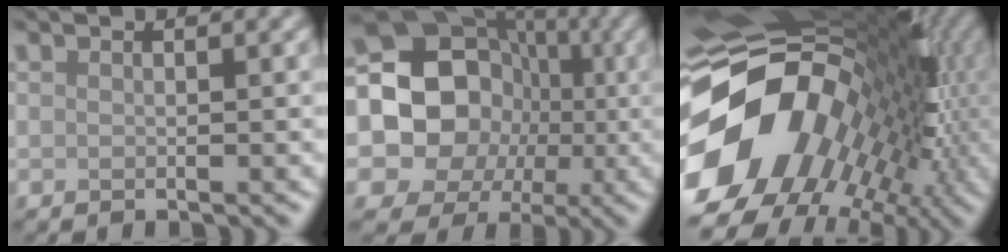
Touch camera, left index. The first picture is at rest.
{"total": 15.5, "force": [-0.5, 13.9, 6.8], "torque": [-0.121, 0.030, -0.042]}
{"total": 17.9, "force": [-2.8, 12.9, 12.1], "torque": [-0.220, -0.017, -0.040]}